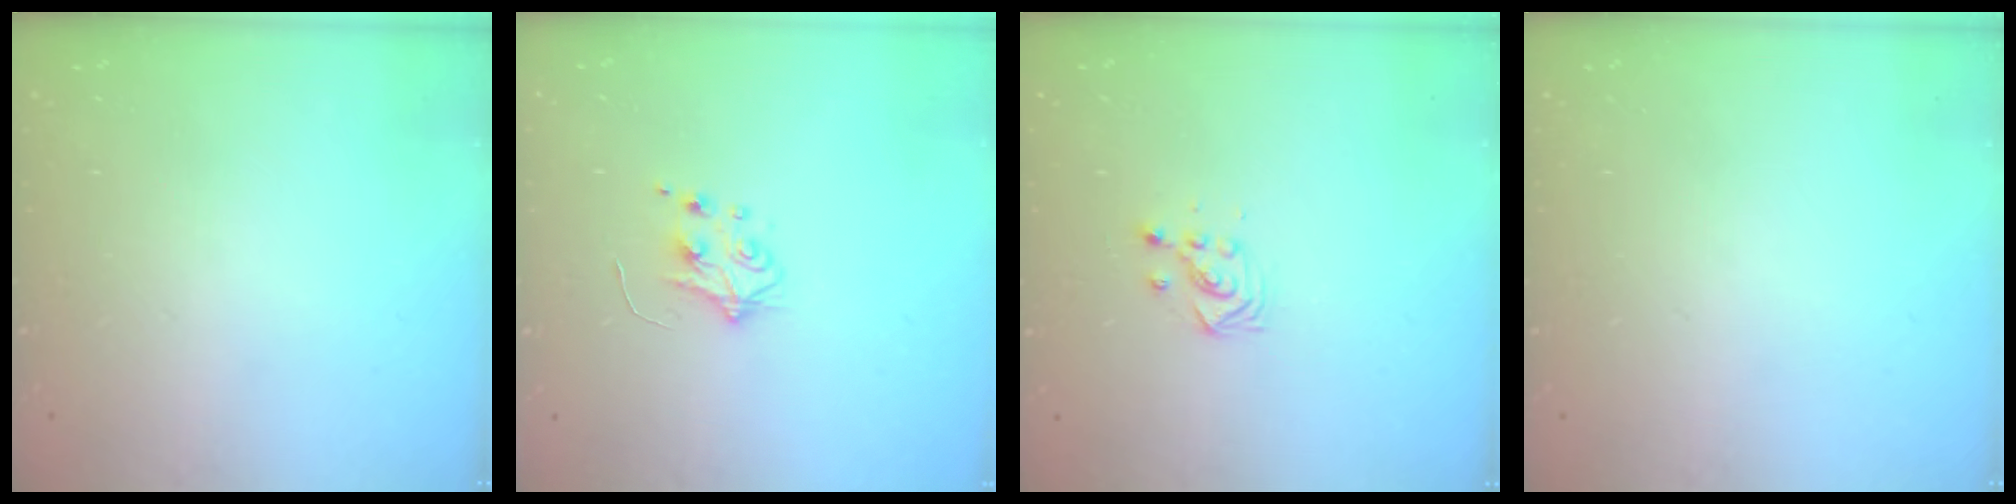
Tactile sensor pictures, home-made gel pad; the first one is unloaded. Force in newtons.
{"total": 4.9, "press": 4.8, "slide": 0.5}
{"total": 2.9, "press": 2.9, "slide": 0.3}
{"total": 0.0}